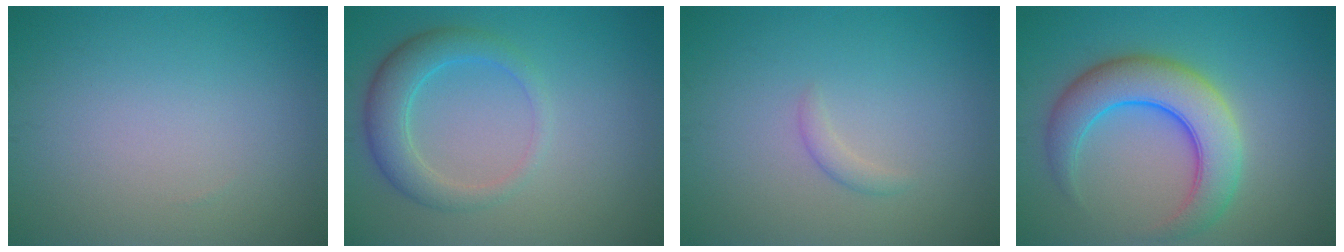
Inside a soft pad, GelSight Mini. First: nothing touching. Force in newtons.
{"total": 3.9, "press": 3.9, "slide": 0.2}
{"total": 1.0, "press": 1.0, "slide": 0.1}
{"total": 7.0, "press": 7.0, "slide": 0.2}